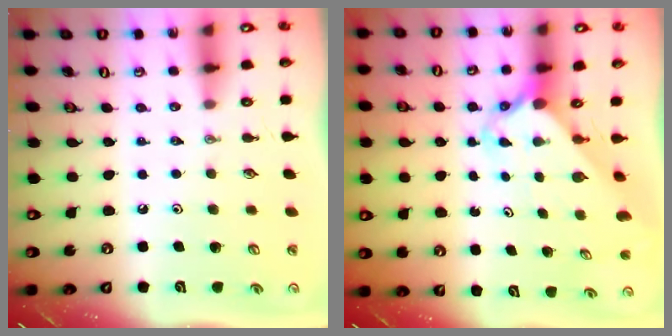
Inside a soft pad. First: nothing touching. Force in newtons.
{"total": 2.3, "press": 2.3, "slide": 0.2}